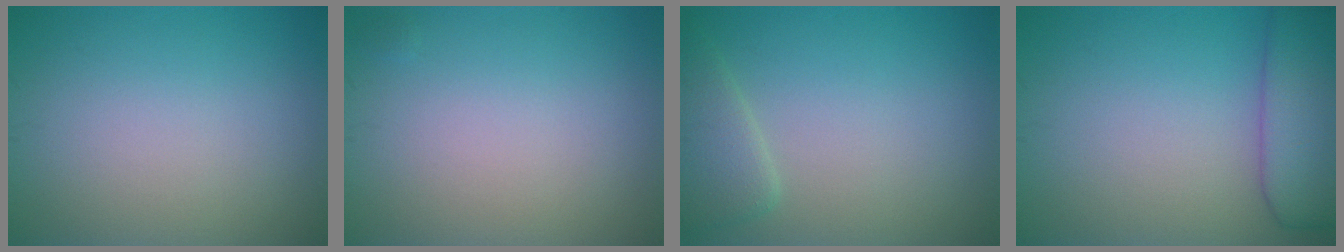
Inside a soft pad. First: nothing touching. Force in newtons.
{"total": 0.0}
{"total": 2.6, "press": 2.6, "slide": 0.3}
{"total": 6.2, "press": 6.1, "slide": 0.6}